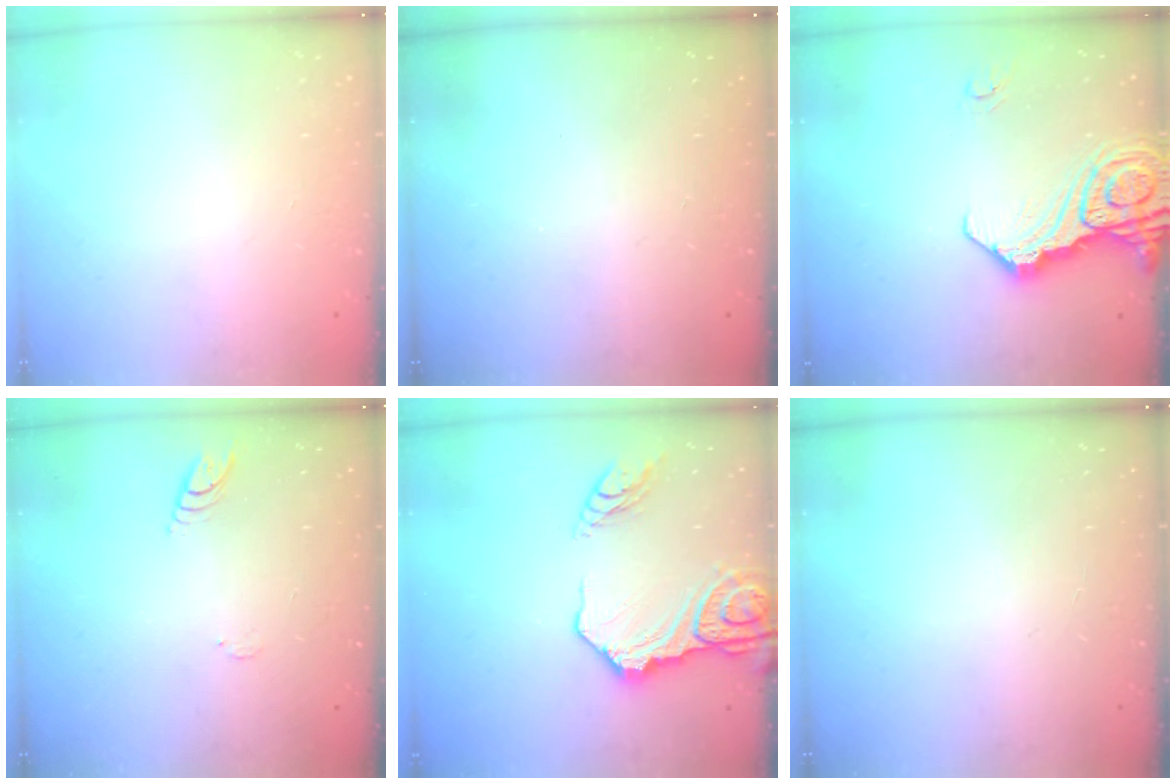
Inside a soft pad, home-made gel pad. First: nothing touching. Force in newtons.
{"total": 0.0}
{"total": 15.0, "press": 14.9, "slide": 1.9}
{"total": 5.8, "press": 5.7, "slide": 0.5}
{"total": 15.1, "press": 15.1, "slide": 1.5}
{"total": 2.4, "press": 2.4, "slide": 0.2}